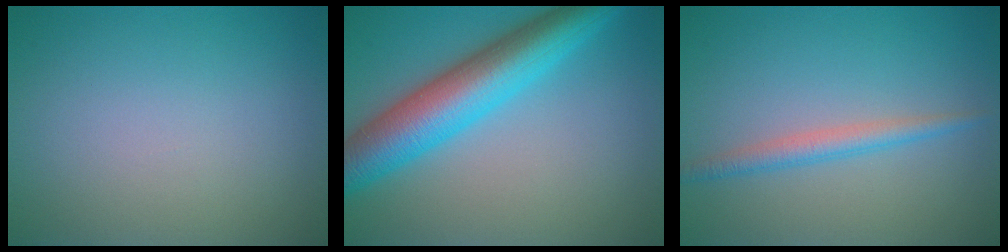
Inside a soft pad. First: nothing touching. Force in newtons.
{"total": 8.5, "press": 8.5, "slide": 0.3}
{"total": 2.1, "press": 2.1, "slide": 0.0}